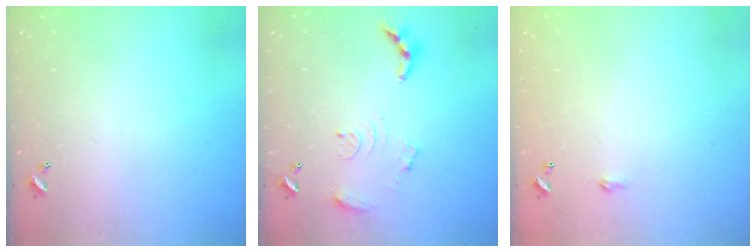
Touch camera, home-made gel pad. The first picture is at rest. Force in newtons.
{"total": 10.6, "press": 10.6, "slide": 0.8}
{"total": 1.8, "press": 1.8, "slide": 0.3}